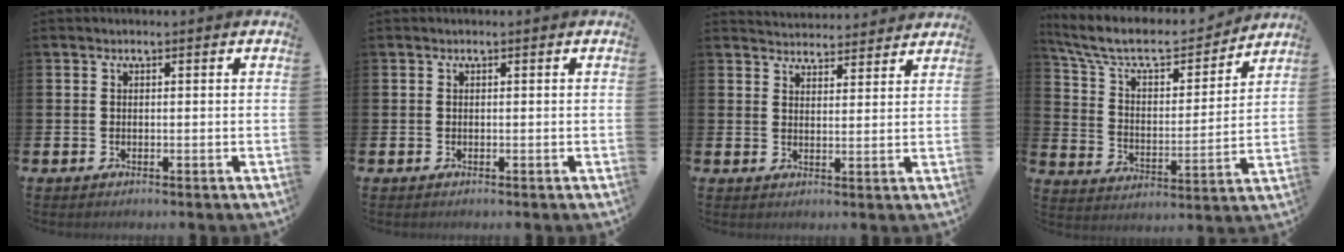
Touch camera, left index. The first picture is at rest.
{"total": 0.0}
{"total": 4.0, "force": [4.0, 0.5, -0.3], "torque": [-0.004, -0.027, 0.073]}
{"total": 9.5, "force": [8.4, 2.8, 3.4], "torque": [-0.111, -0.054, 0.143]}